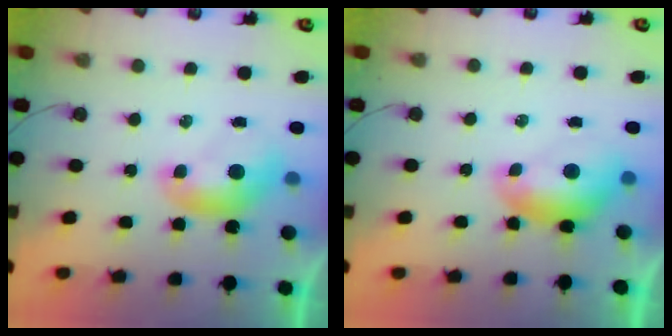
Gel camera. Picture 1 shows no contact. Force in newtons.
{"total": 0.7, "press": 0.6, "slide": 0.3}